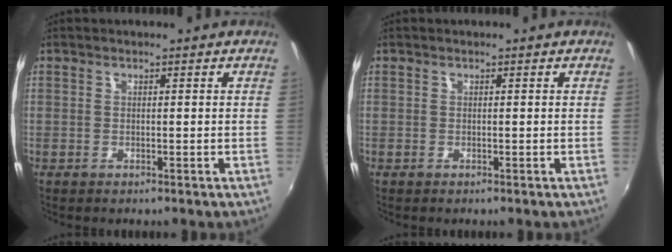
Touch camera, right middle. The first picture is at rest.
{"total": 0.0}